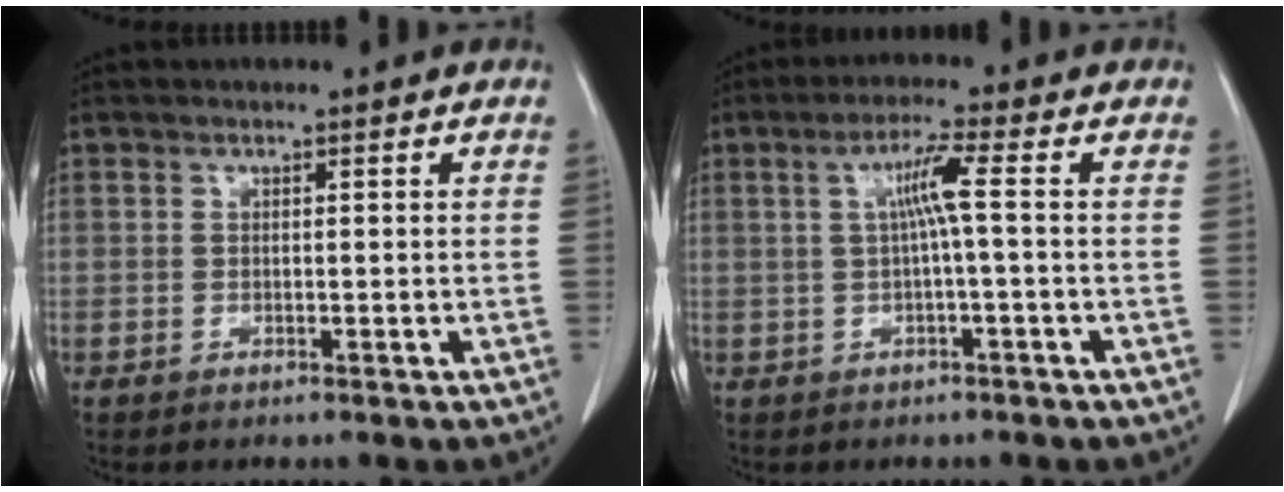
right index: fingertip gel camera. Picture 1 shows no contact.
{"total": 4.5, "force": [0.4, -0.6, 4.4], "torque": [-0.082, 0.011, 0.009]}